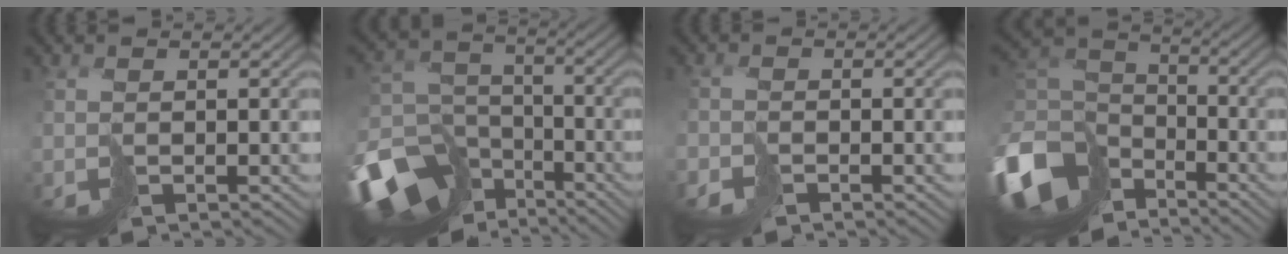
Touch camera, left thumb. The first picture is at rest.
{"total": 16.8, "force": [-10.0, 11.5, 6.9], "torque": [-0.233, -0.055, -0.134]}
{"total": 1.9, "force": [-1.6, 0.9, 0.4], "torque": [-0.009, -0.008, -0.037]}
{"total": 14.2, "force": [-7.2, 9.9, 7.1], "torque": [-0.235, -0.029, -0.133]}